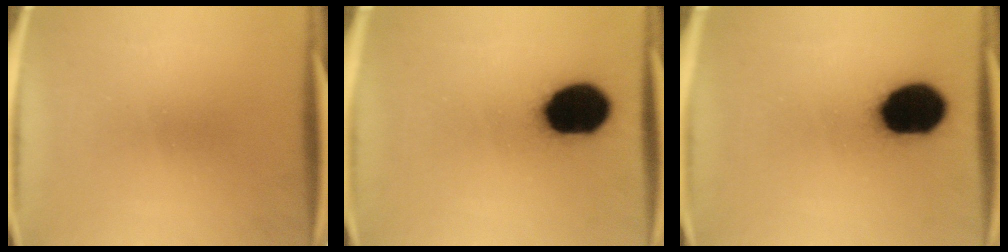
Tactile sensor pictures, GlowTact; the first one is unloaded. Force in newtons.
{"total": 17.6}
{"total": 17.6}